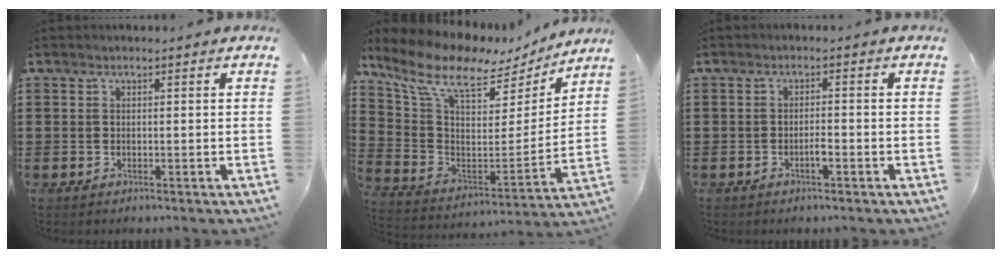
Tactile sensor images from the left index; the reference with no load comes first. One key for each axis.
{"total": 10.3, "fx": 7.6, "fy": 3.9, "fz": 5.8, "tx": -0.148, "ty": -0.042, "tz": 0.130}
{"total": 1.6, "fx": -0.8, "fy": 0.3, "fz": 1.4, "tx": -0.027, "ty": 0.001, "tz": -0.015}